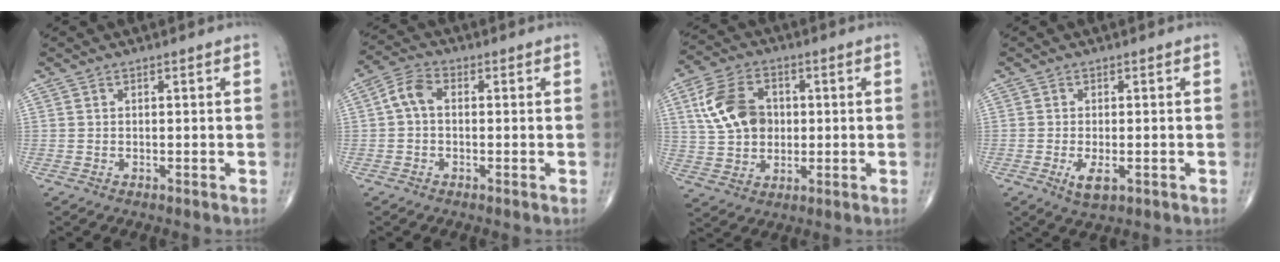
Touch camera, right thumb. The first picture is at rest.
{"total": 4.8, "force": [0.2, 3.0, 3.7], "torque": [-0.069, 0.017, -0.007]}
{"total": 12.2, "force": [2.1, 8.9, 8.0], "torque": [-0.134, 0.005, 0.039]}
{"total": 3.6, "force": [-1.3, 1.5, 3.0], "torque": [-0.056, -0.007, -0.018]}